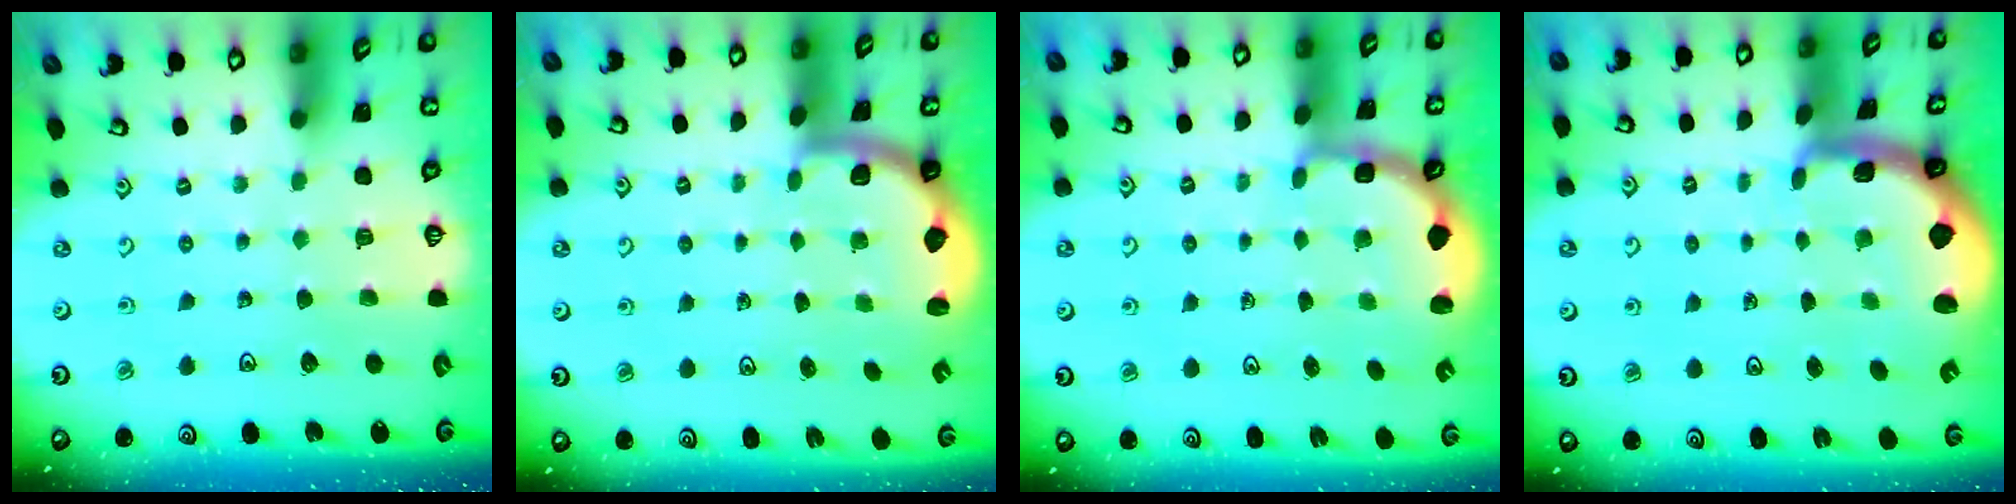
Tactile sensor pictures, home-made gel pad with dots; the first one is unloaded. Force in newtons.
{"total": 1.9, "press": 1.8, "slide": 0.5}
{"total": 2.5, "press": 2.2, "slide": 1.1}
{"total": 1.9, "press": 1.8, "slide": 0.4}